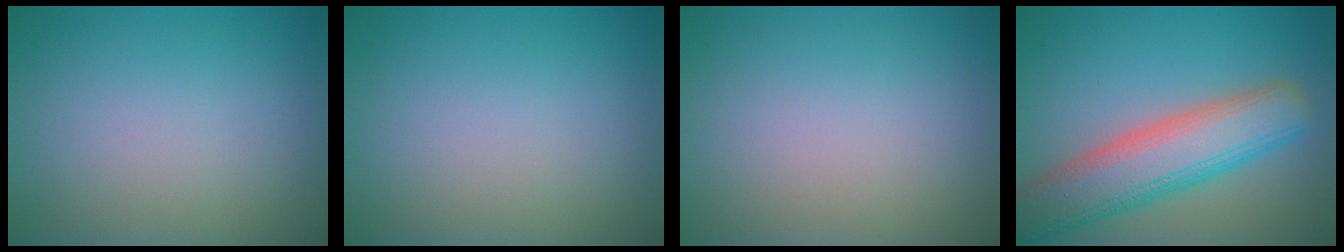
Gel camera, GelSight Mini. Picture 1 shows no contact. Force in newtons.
{"total": 0.0}
{"total": 0.0}
{"total": 8.0, "press": 8.0, "slide": 0.4}